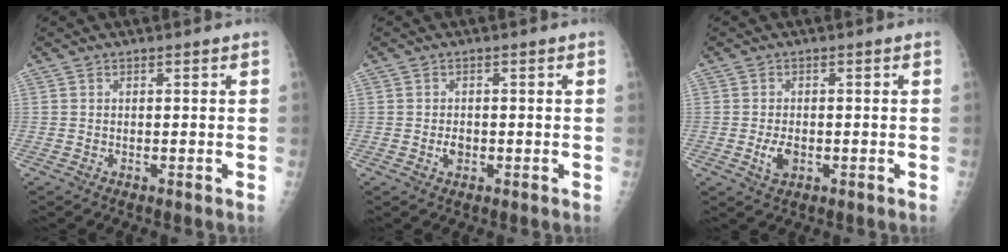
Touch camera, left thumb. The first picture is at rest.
{"total": 1.8, "force": [-0.5, 1.4, 1.1], "torque": [-0.012, 0.003, -0.008]}
{"total": 3.2, "force": [-0.9, 2.0, 2.3], "torque": [-0.043, -0.002, -0.012]}